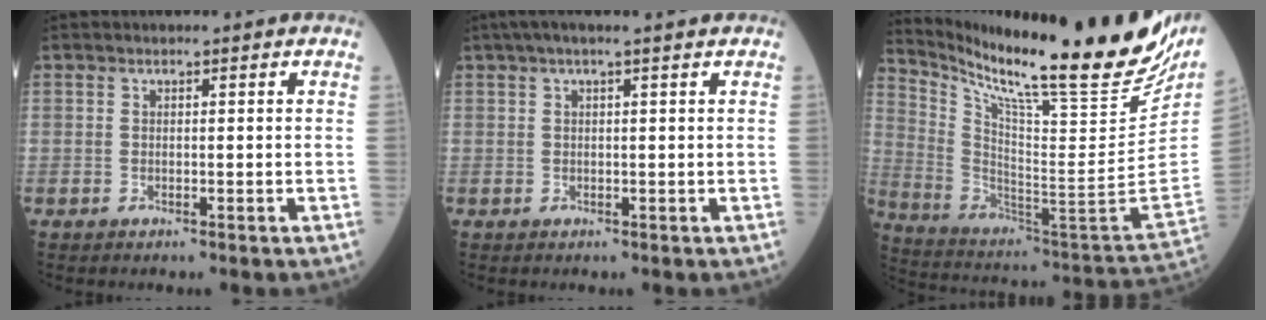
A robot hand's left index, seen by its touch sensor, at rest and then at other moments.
{"total": 4.7, "force": [3.5, -0.3, 3.1], "torque": [-0.051, 0.035, 0.055]}
{"total": 30.3, "force": [23.9, 2.4, 18.4], "torque": [-0.316, -0.081, 0.354]}